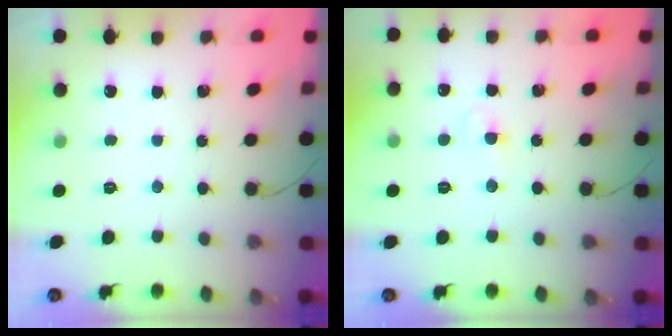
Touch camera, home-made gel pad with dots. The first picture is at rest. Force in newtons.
{"total": 2.5, "press": 2.3, "slide": 1.0}